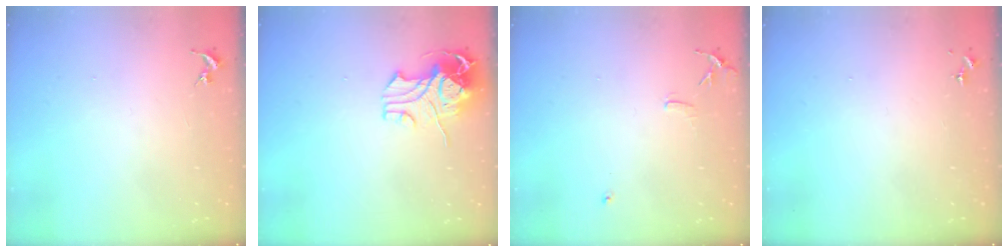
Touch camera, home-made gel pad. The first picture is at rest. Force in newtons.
{"total": 10.7, "press": 10.6, "slide": 1.8}
{"total": 6.2, "press": 6.1, "slide": 0.7}
{"total": 0.0}